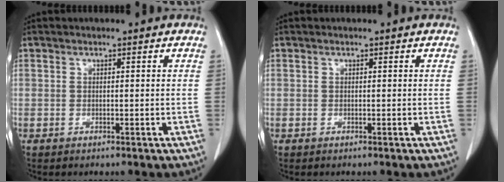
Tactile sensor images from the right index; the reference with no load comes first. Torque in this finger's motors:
{"motor_torque": [0.00, 0.00, 0.00, 0.00]}